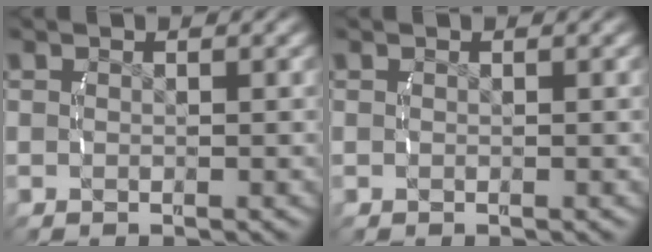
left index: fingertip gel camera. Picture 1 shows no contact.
{"total": 0.0}